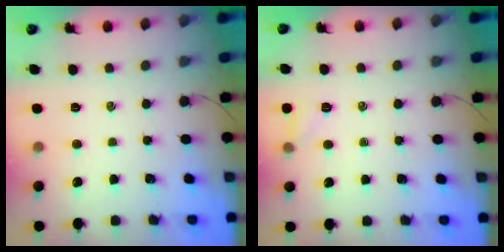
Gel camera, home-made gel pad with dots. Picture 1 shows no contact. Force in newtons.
{"total": 5.1, "press": 5.0, "slide": 1.2}